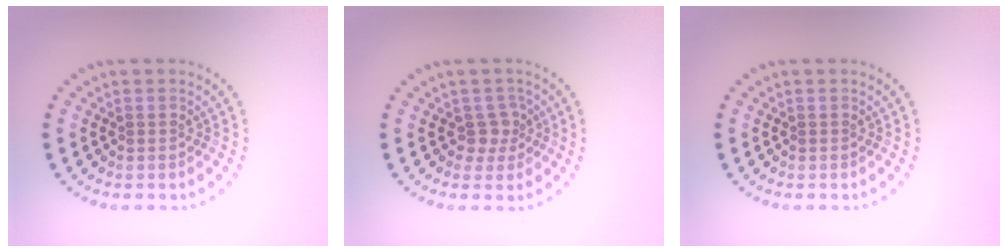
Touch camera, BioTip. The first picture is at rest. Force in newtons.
{"total": 1.9, "press": 1.5, "slide": 1.2}
{"total": 0.0}